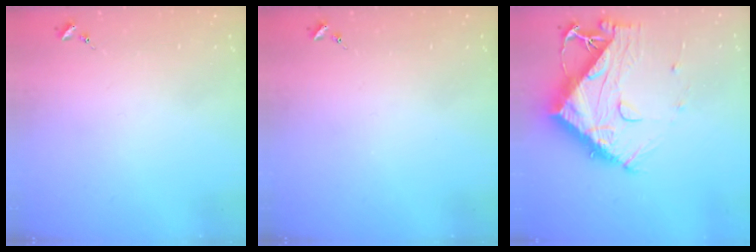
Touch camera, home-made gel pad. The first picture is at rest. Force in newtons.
{"total": 0.0}
{"total": 14.2, "press": 14.1, "slide": 1.2}